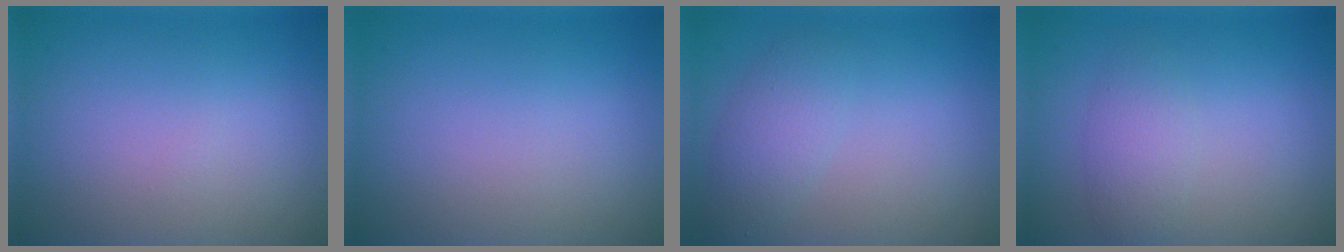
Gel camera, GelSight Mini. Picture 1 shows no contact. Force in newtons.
{"total": 0.0}
{"total": 2.6, "press": 2.6, "slide": 0.2}
{"total": 2.4, "press": 2.4, "slide": 0.0}